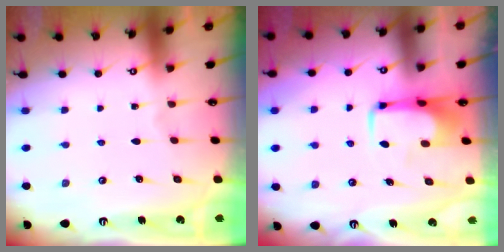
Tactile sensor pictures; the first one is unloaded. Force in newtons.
{"total": 5.7, "press": 5.6, "slide": 1.1}